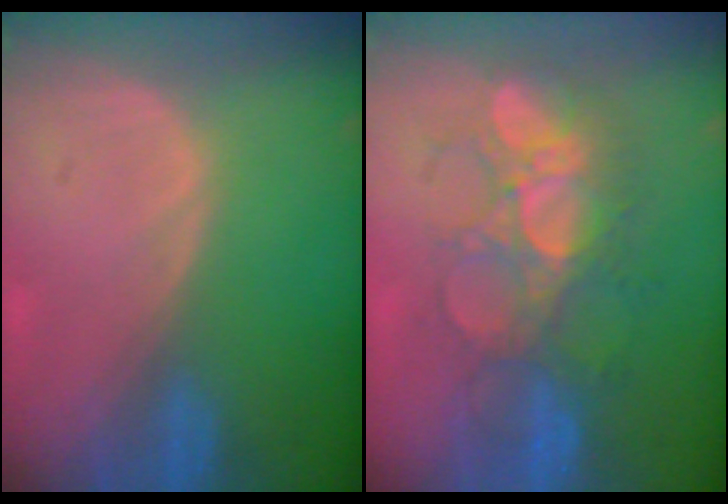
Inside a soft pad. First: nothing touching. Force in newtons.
{"total": 8.7, "press": 8.6, "slide": 1.6}